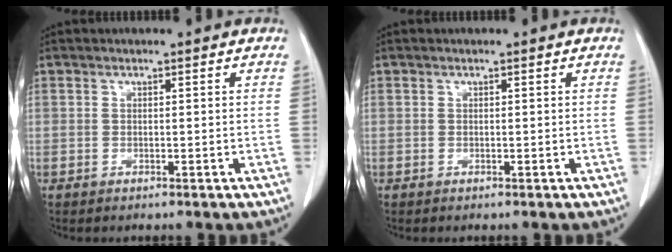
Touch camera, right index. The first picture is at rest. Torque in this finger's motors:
{"motor_torque": [0.00, 0.00, 0.00, 0.00]}